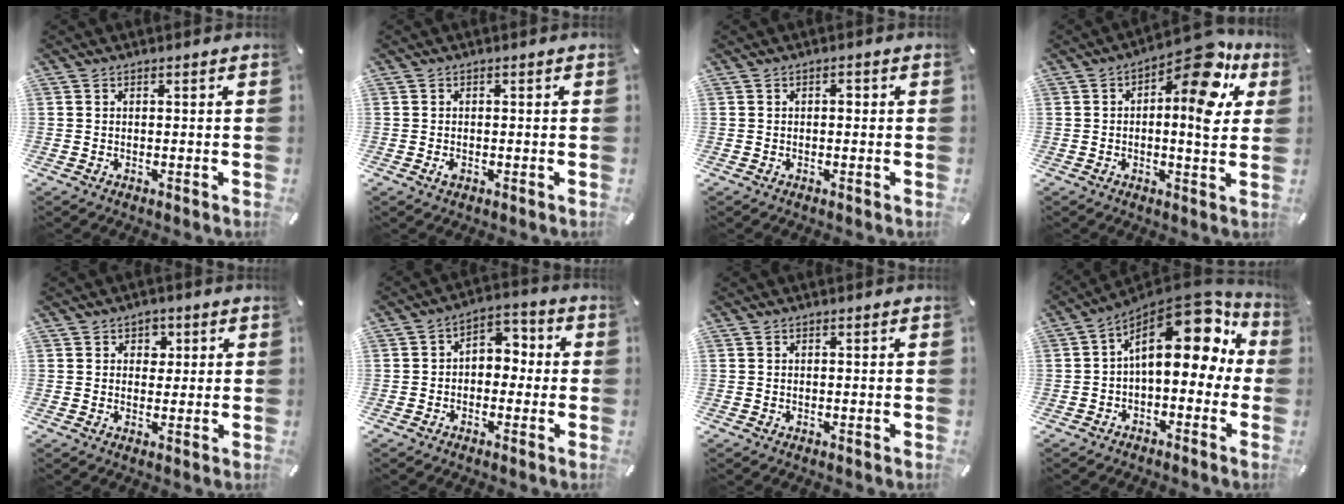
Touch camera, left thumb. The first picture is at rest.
{"total": 1.2, "force": [-0.4, 0.8, 0.8], "torque": [-0.015, 0.001, -0.008]}
{"total": 1.0, "force": [-0.1, 0.6, 0.8], "torque": [-0.008, 0.002, -0.005]}
{"total": 13.9, "force": [6.6, 5.3, 11.1], "torque": [-0.134, -0.060, 0.102]}
{"total": 3.1, "force": [1.0, 2.8, 0.8], "torque": [0.000, -0.003, 0.011]}
{"total": 4.8, "force": [-1.3, 3.8, 2.6], "torque": [-0.039, 0.010, -0.030]}
{"total": 0.0}
{"total": 18.3, "force": [6.9, 9.8, 13.9], "torque": [-0.207, -0.057, 0.113]}